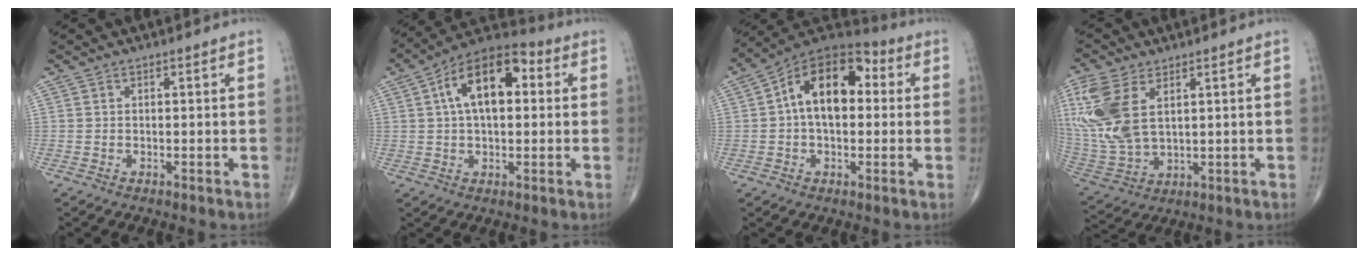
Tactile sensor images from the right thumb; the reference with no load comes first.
{"total": 14.4, "force": [3.0, 7.7, 11.8], "torque": [-0.183, 0.029, 0.039]}
{"total": 14.9, "force": [1.8, 8.9, 11.8], "torque": [-0.164, 0.039, 0.015]}
{"total": 15.4, "force": [4.9, 8.7, 11.8], "torque": [-0.277, -0.013, 0.108]}